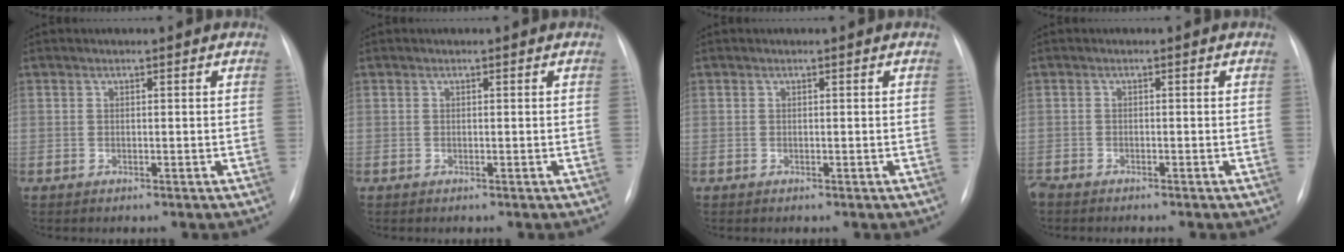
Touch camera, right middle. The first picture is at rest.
{"total": 0.0}
{"total": 0.0}
{"total": 2.3, "force": [-2.1, 0.3, 0.8], "torque": [-0.014, -0.006, -0.035]}